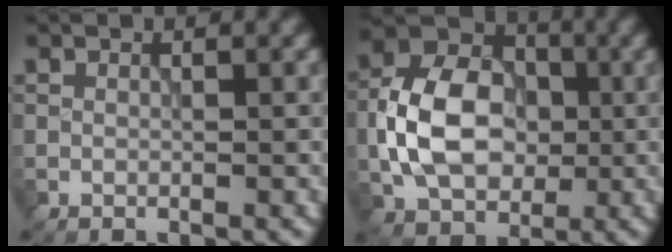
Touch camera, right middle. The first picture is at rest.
{"total": 8.7, "force": [-0.9, 6.3, 5.9], "torque": [-0.120, 0.013, -0.029]}